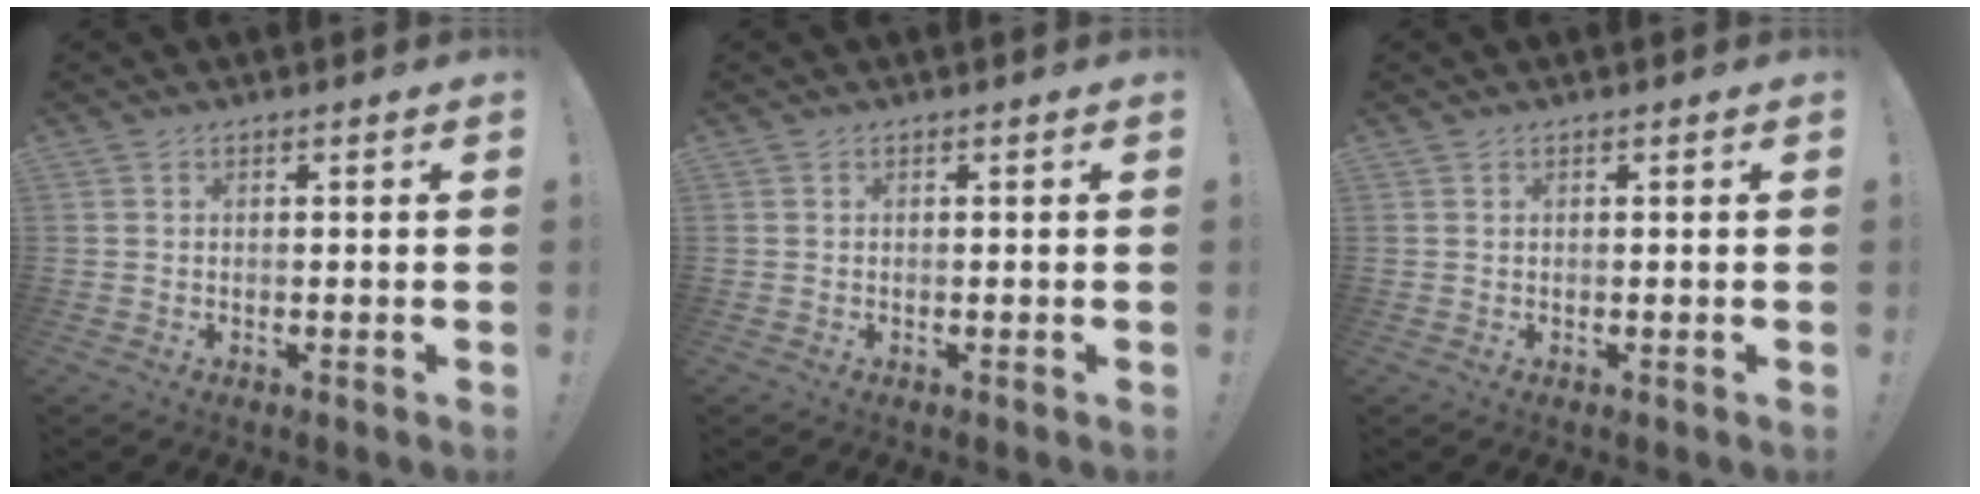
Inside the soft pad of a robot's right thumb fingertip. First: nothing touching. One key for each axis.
{"total": 0.0}
{"total": 0.0}